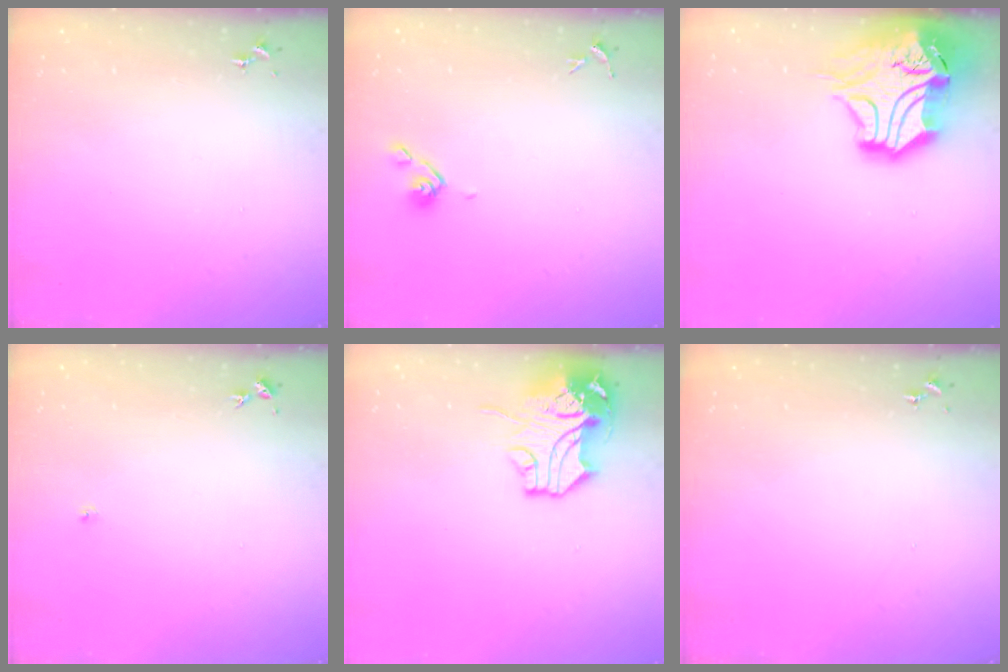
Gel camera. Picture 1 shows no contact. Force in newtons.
{"total": 4.4, "press": 4.4, "slide": 0.7}
{"total": 19.5, "press": 19.3, "slide": 2.9}
{"total": 3.0, "press": 3.0, "slide": 0.4}
{"total": 13.9, "press": 13.7, "slide": 2.3}
{"total": 0.0}